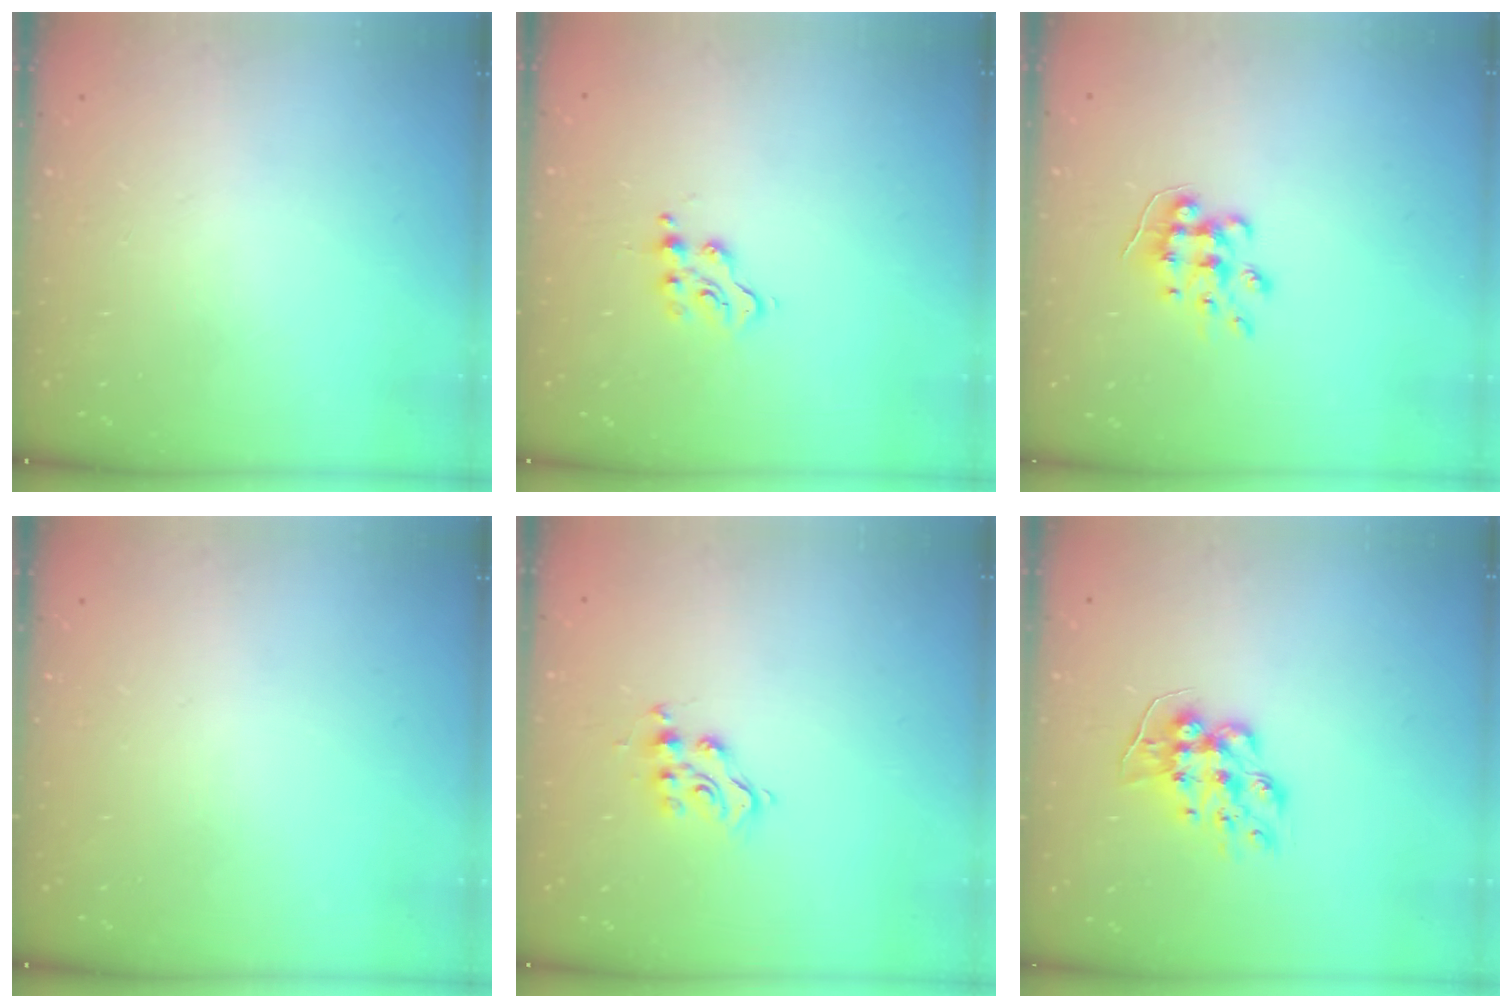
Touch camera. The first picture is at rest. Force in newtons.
{"total": 4.3, "press": 4.3, "slide": 0.4}
{"total": 8.2, "press": 8.2, "slide": 0.7}
{"total": 0.0}
{"total": 7.2, "press": 7.1, "slide": 0.4}
{"total": 10.1, "press": 10.0, "slide": 0.7}